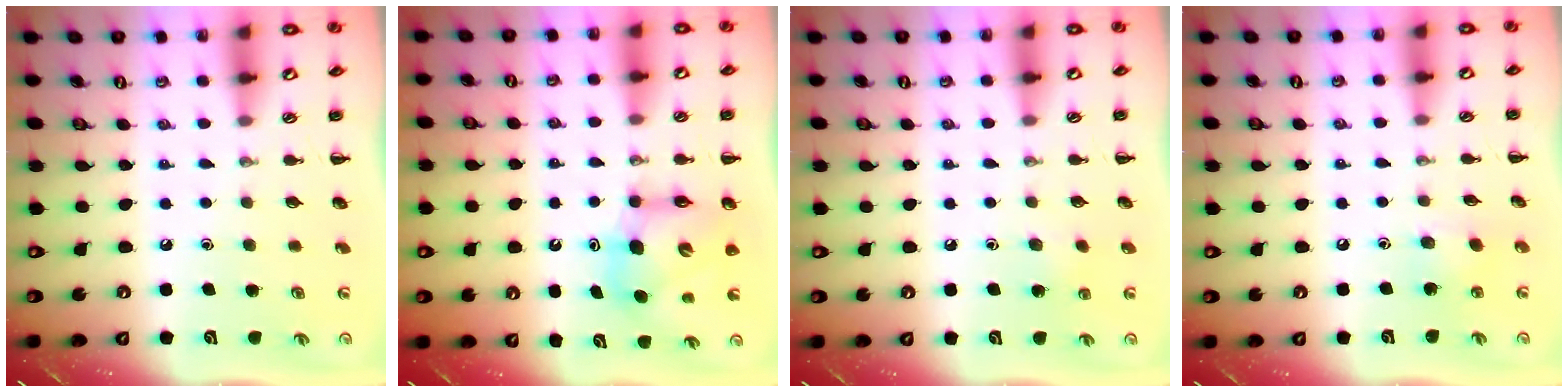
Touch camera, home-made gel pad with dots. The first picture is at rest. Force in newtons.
{"total": 7.0, "press": 6.8, "slide": 1.5}
{"total": 6.1, "press": 5.8, "slide": 1.8}
{"total": 5.4, "press": 5.2, "slide": 1.4}